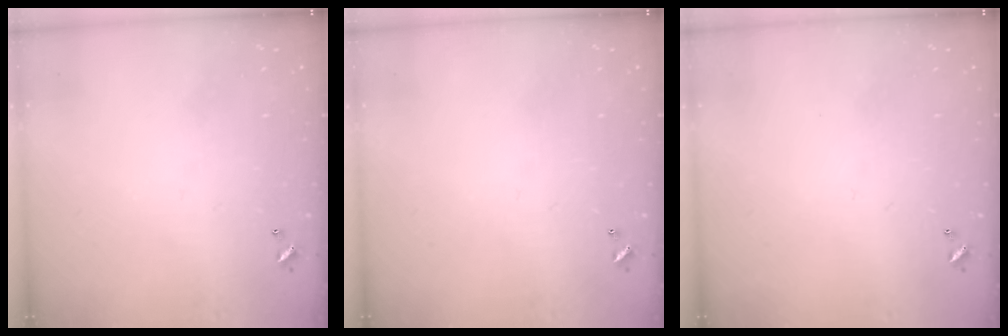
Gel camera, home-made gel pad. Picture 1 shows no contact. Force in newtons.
{"total": 0.0}
{"total": 0.0}